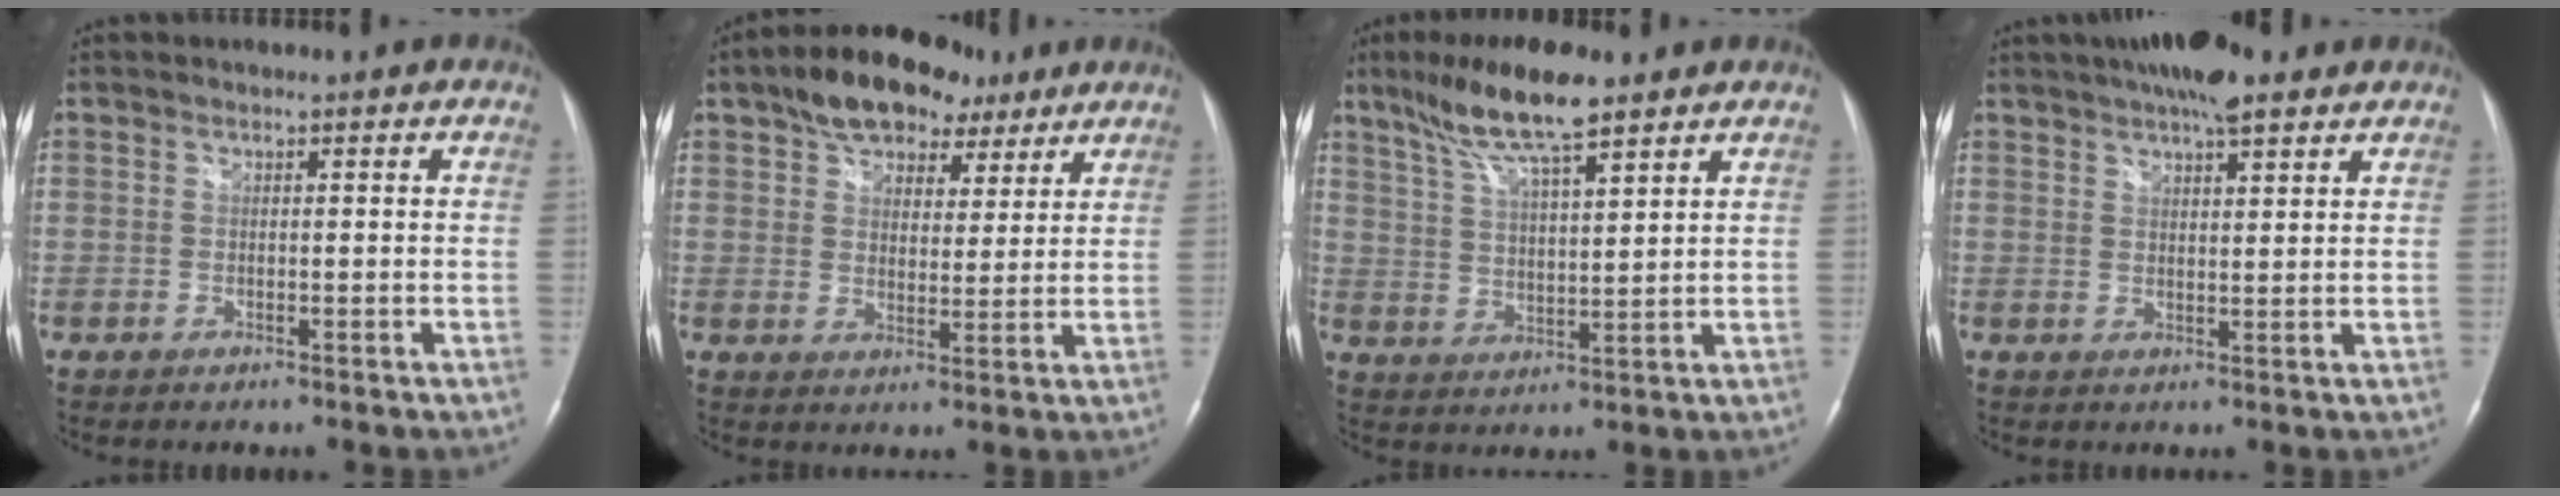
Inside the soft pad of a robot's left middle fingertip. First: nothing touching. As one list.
[{"total": 11.8, "force": [7.9, 6.3, 6.1], "torque": [-0.092, 0.031, 0.125]}, {"total": 11.1, "force": [8.0, 1.4, 7.5], "torque": [-0.146, 0.012, 0.144]}, {"total": 9.9, "force": [7.5, 2.1, 6.1], "torque": [-0.099, 0.027, 0.116]}]